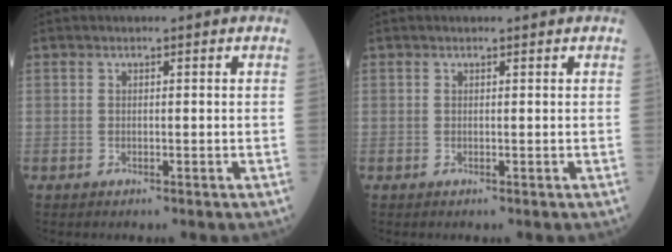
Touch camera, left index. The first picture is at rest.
{"total": 0.5, "force": [0.5, 0.0, 0.1], "torque": [-0.009, 0.000, 0.006]}